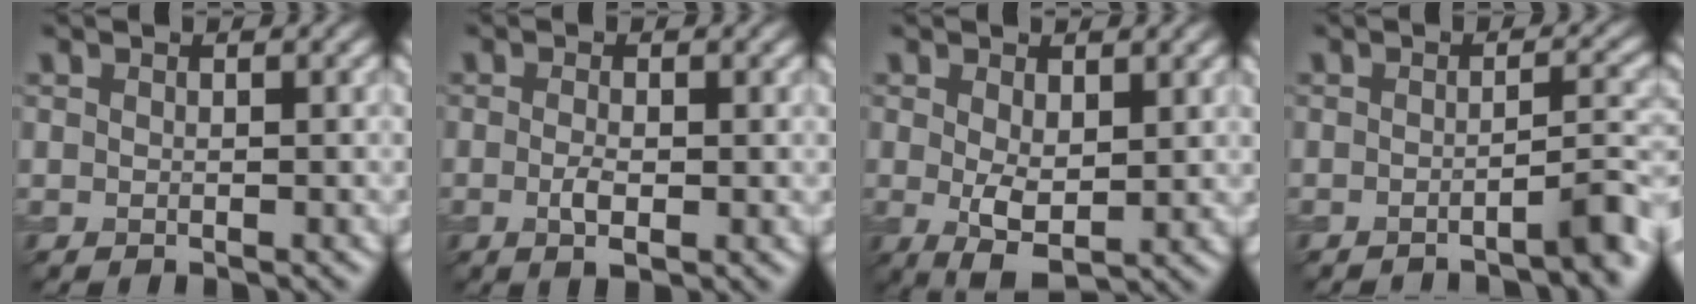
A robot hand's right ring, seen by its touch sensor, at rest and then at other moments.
{"total": 2.1, "force": [-0.4, 0.7, 1.9], "torque": [-0.040, -0.005, -0.008]}
{"total": 3.8, "force": [0.5, 2.0, 3.2], "torque": [-0.060, -0.004, 0.014]}
{"total": 3.4, "force": [-2.3, 0.5, 2.5], "torque": [-0.022, 0.009, -0.043]}